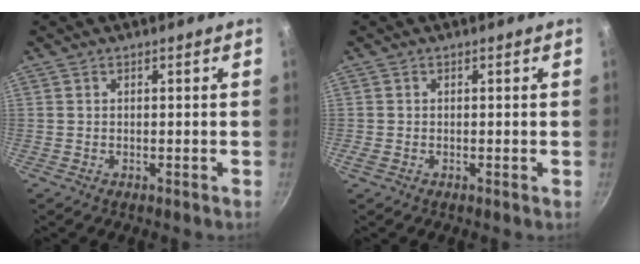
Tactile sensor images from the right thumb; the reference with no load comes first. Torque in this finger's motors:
{"motor_torque": [-0.03, 0.28, 0.21, -0.05, -0.01]}